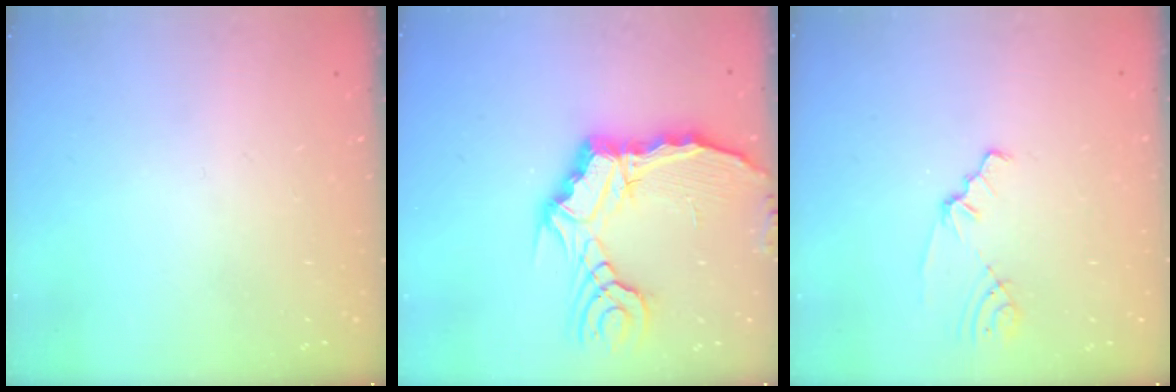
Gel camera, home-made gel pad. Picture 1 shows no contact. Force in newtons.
{"total": 13.5, "press": 13.4, "slide": 1.8}
{"total": 1.9, "press": 1.9, "slide": 0.2}